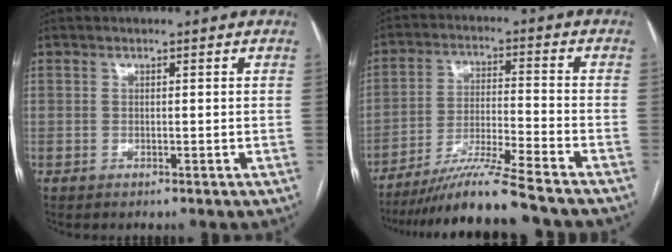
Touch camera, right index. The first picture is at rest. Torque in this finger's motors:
{"motor_torque": [1.08, -1.06, 0.70, 0.16]}